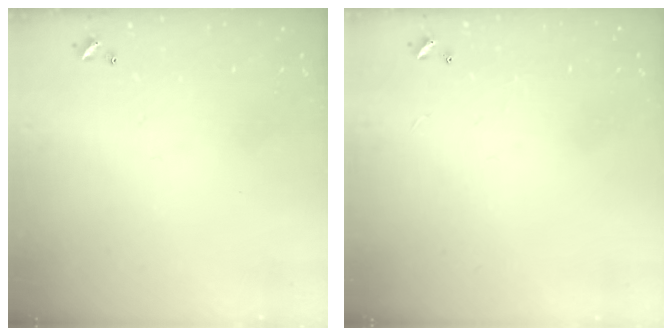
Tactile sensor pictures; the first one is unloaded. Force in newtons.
{"total": 2.1, "press": 2.0, "slide": 0.3}